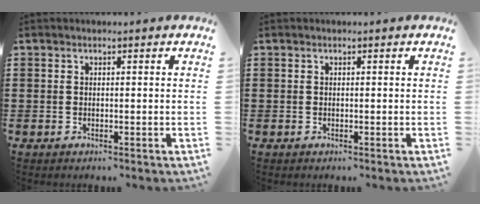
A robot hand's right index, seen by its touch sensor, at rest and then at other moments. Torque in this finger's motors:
{"motor_torque": [-0.04, 0.31, 0.00, 0.00]}